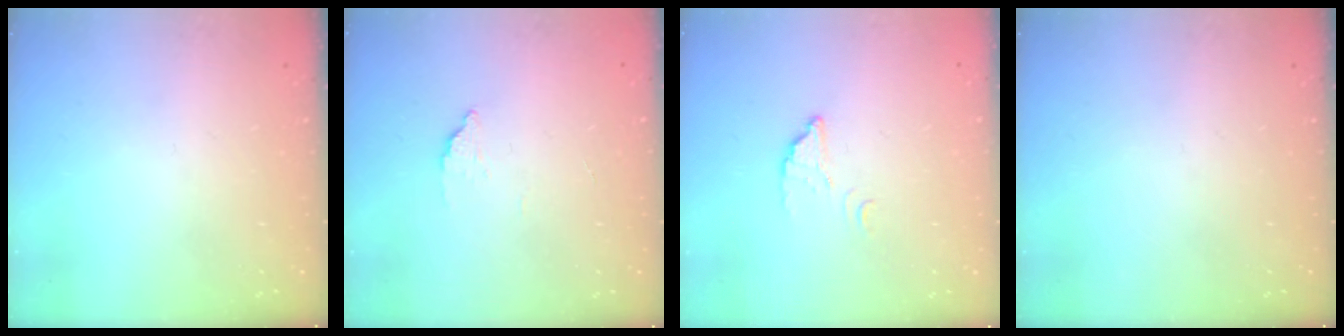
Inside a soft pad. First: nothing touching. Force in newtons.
{"total": 2.2, "press": 2.2, "slide": 0.2}
{"total": 3.1, "press": 3.1, "slide": 0.2}
{"total": 0.0}